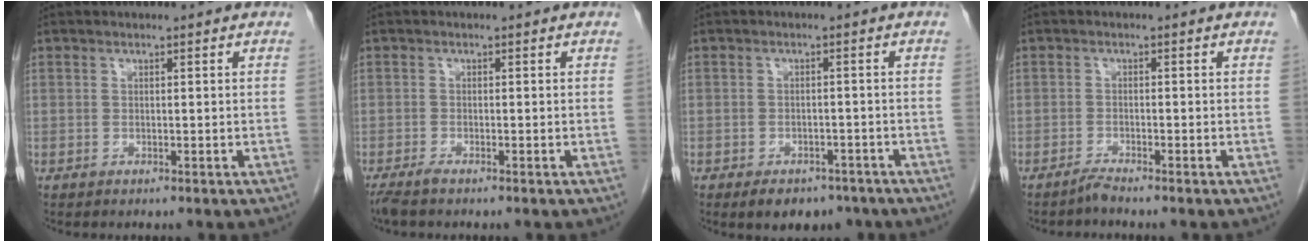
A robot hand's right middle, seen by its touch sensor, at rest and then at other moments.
{"total": 1.7, "force": [-1.4, 0.0, 0.9], "torque": [-0.025, -0.007, -0.030]}
{"total": 6.2, "force": [-4.6, 3.4, 2.2], "torque": [-0.022, 0.005, -0.061]}
{"total": 1.4, "force": [-1.3, -0.3, 0.3], "torque": [-0.006, -0.004, -0.026]}